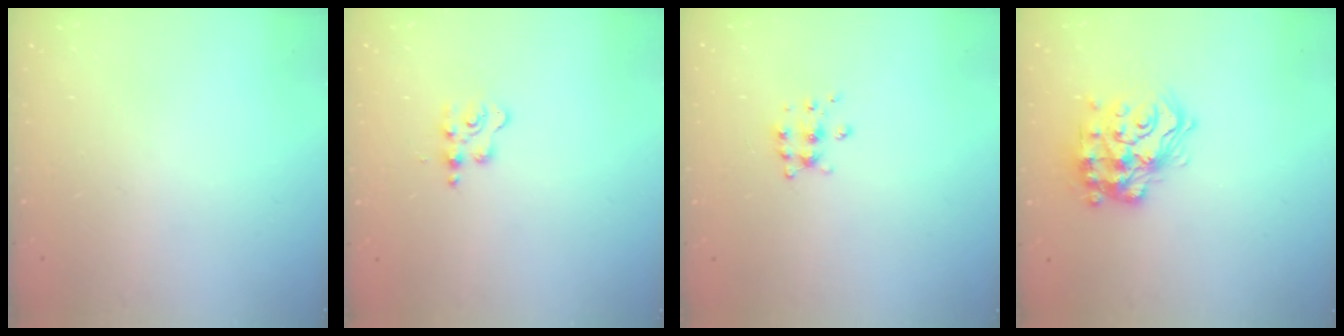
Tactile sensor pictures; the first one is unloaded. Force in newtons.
{"total": 3.3, "press": 3.3, "slide": 0.4}
{"total": 6.4, "press": 6.3, "slide": 0.7}
{"total": 17.5, "press": 17.5, "slide": 1.2}